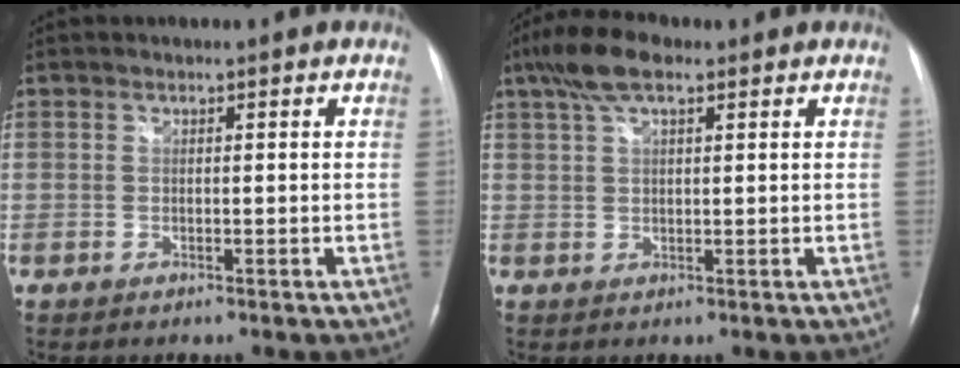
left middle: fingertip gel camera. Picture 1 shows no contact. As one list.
[{"total": 6.6, "force": [4.0, 2.1, 4.8], "torque": [-0.105, 0.027, 0.073]}]